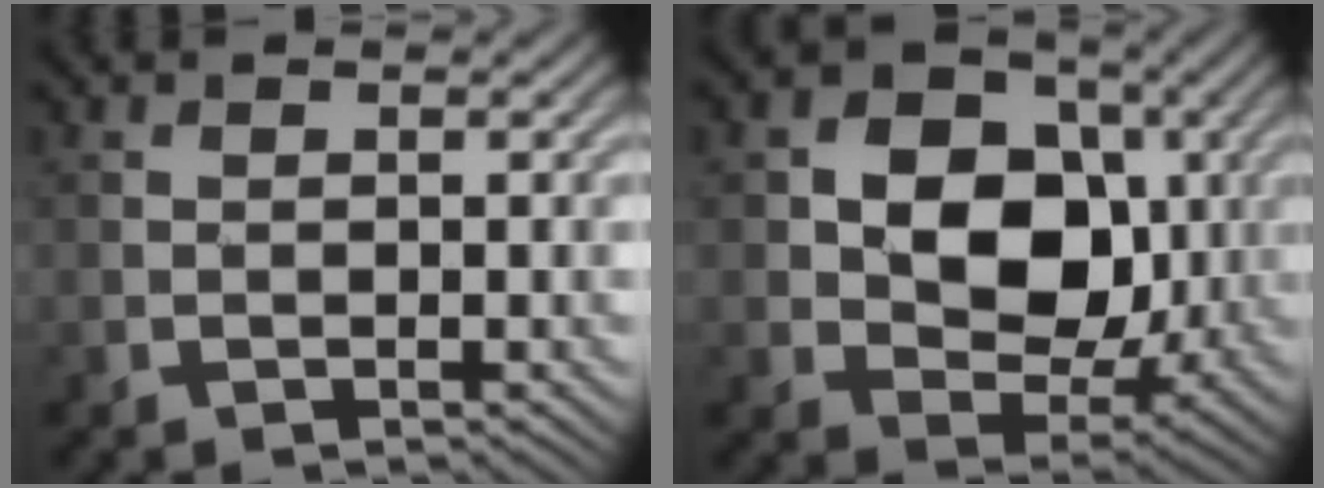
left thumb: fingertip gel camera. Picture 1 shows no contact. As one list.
[{"total": 10.9, "force": [1.1, 8.5, 6.7], "torque": [-0.125, -0.001, 0.003]}]